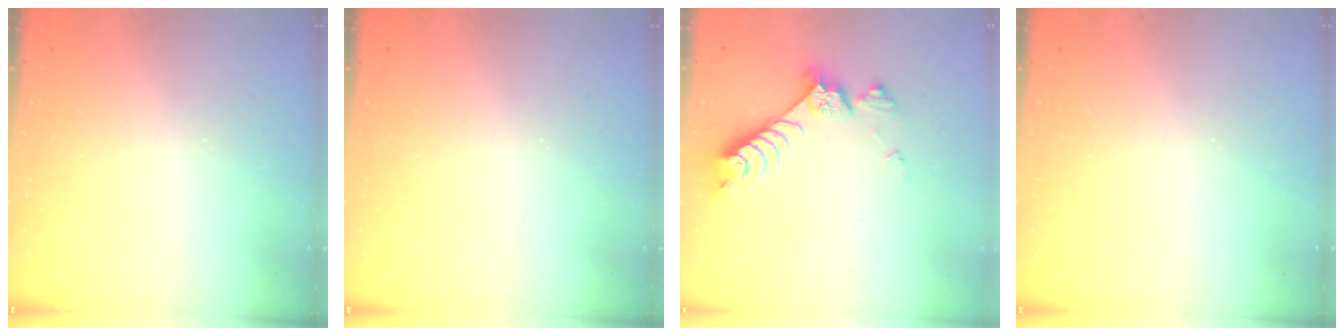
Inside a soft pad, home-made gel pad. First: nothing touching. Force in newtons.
{"total": 0.0}
{"total": 7.4, "press": 7.3, "slide": 1.1}
{"total": 0.0}